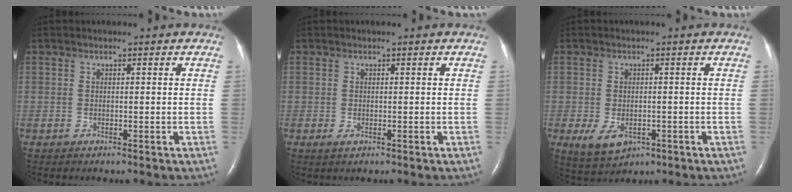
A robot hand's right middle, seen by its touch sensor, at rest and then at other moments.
{"total": 0.6, "force": [-0.2, 0.3, 0.5], "torque": [-0.013, -0.003, -0.003]}
{"total": 4.8, "force": [-1.9, 2.9, 3.3], "torque": [-0.066, -0.006, -0.019]}